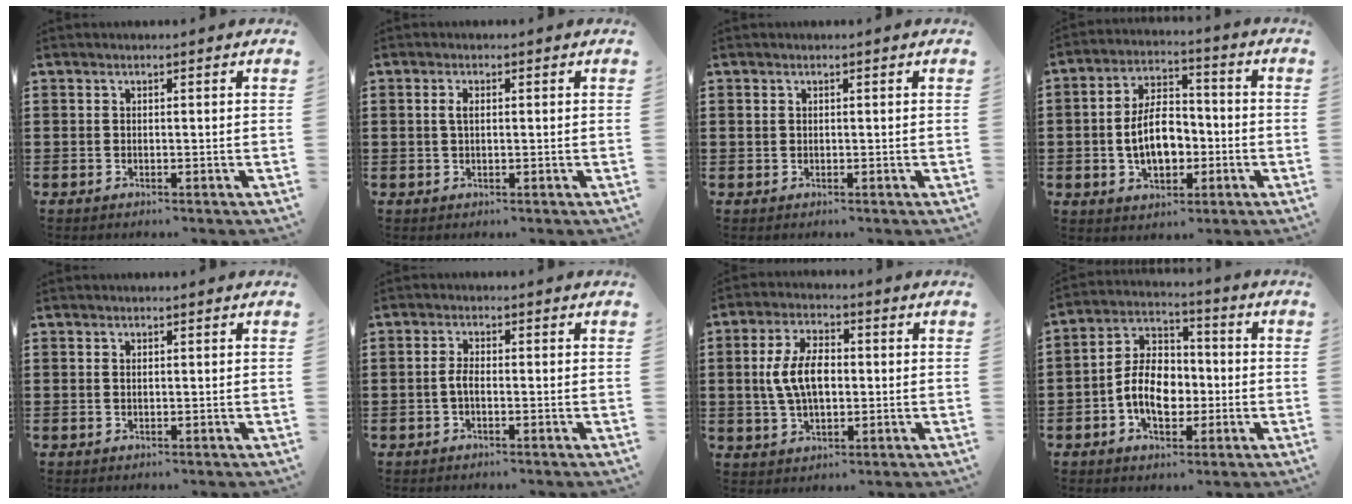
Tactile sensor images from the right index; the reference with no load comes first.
{"total": 1.7, "force": [0.3, 0.7, 1.5], "torque": [-0.033, 0.005, 0.003]}
{"total": 0.6, "force": [0.2, 0.6, 0.2], "torque": [-0.005, 0.003, 0.005]}
{"total": 8.9, "force": [-1.5, 5.2, 7.1], "torque": [-0.129, 0.005, -0.032]}
{"total": 0.5, "force": [0.2, 0.2, 0.4], "torque": [-0.010, 0.000, 0.003]}
{"total": 2.1, "force": [-0.6, 0.7, 1.9], "torque": [-0.052, -0.005, -0.016]}
{"total": 7.8, "force": [0.2, 4.3, 6.5], "torque": [-0.147, 0.009, -0.003]}
{"total": 8.8, "force": [-1.9, 5.8, 6.4], "torque": [-0.137, 0.007, -0.039]}